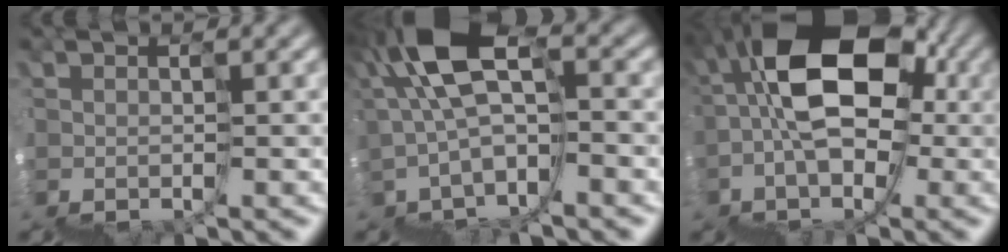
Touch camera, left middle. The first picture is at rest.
{"total": 6.2, "force": [2.1, 3.0, 4.9], "torque": [-0.104, 0.038, 0.029]}
{"total": 9.0, "force": [2.0, 6.1, 6.4], "torque": [-0.070, 0.049, 0.005]}